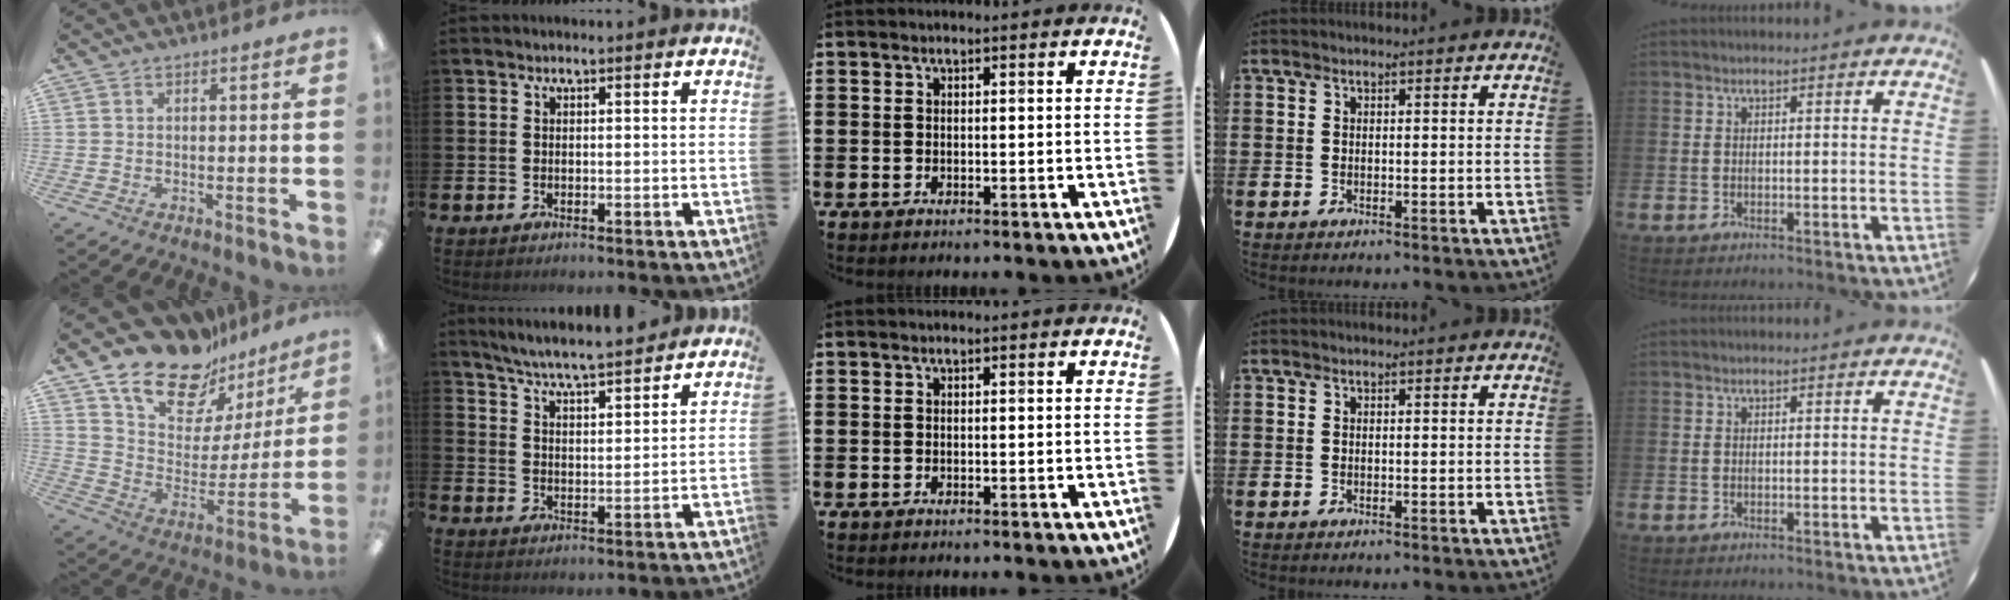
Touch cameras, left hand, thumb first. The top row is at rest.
{"thumb": {"total": 18.6, "force": [14.9, 8.8, 6.8], "torque": [-0.132, -0.111, 0.264]}, "index": {"total": 6.2, "force": [6.0, -0.1, 1.4], "torque": [-0.052, -0.037, 0.106]}}